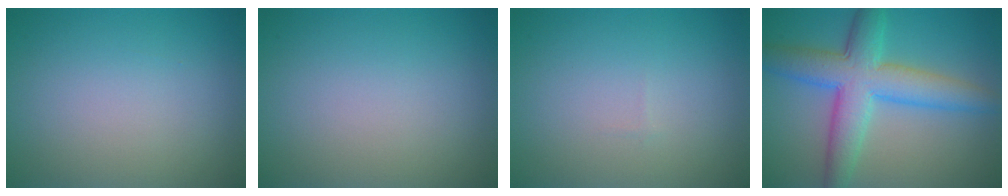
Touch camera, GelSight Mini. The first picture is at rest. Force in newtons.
{"total": 0.0}
{"total": 0.0}
{"total": 7.5, "press": 7.5, "slide": 0.1}